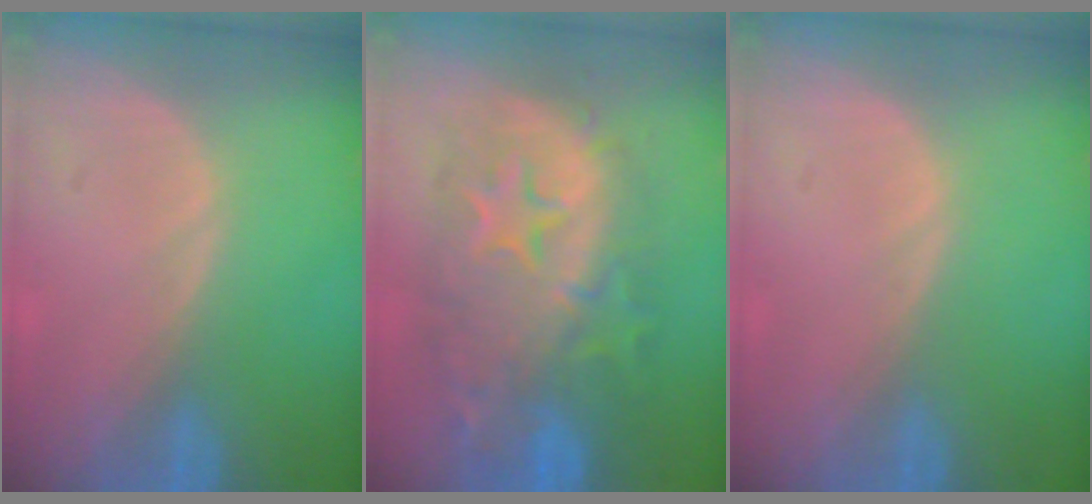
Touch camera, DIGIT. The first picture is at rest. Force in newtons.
{"total": 12.5, "press": 12.5, "slide": 1.1}
{"total": 0.0}